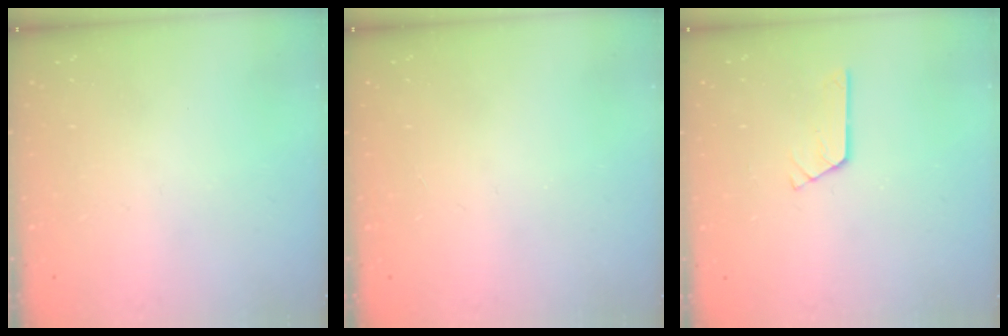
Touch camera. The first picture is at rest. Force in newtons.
{"total": 0.0}
{"total": 2.6, "press": 2.6, "slide": 0.3}